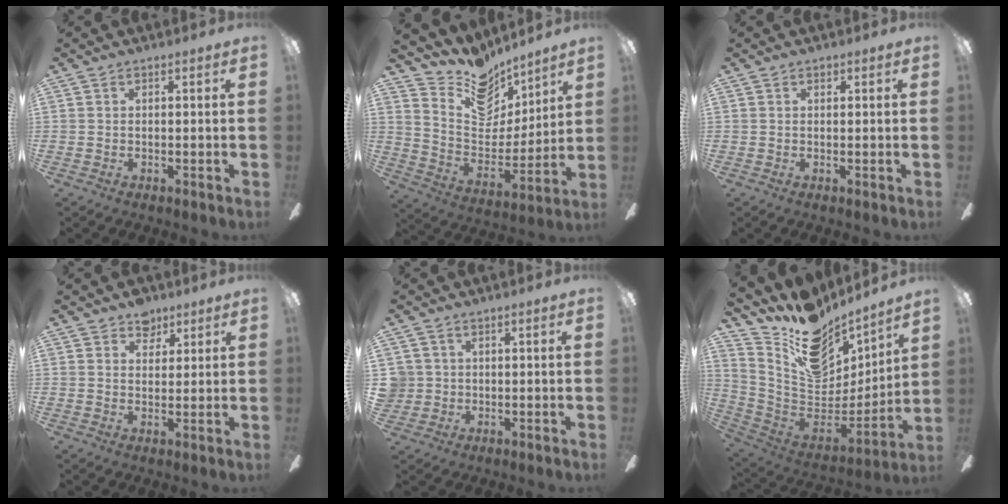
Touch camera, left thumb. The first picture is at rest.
{"total": 13.7, "force": [11.8, 6.4, 3.1], "torque": [-0.068, -0.103, 0.214]}
{"total": 0.5, "force": [0.3, 0.4, 0.2], "torque": [-0.004, 0.002, 0.006]}
{"total": 5.2, "force": [3.9, 3.2, 1.3], "torque": [-0.007, -0.016, 0.068]}
{"total": 3.8, "force": [0.6, 3.7, 0.3], "torque": [-0.009, 0.008, 0.012]}
{"total": 16.3, "force": [11.8, 9.2, 6.6], "torque": [-0.111, -0.101, 0.209]}